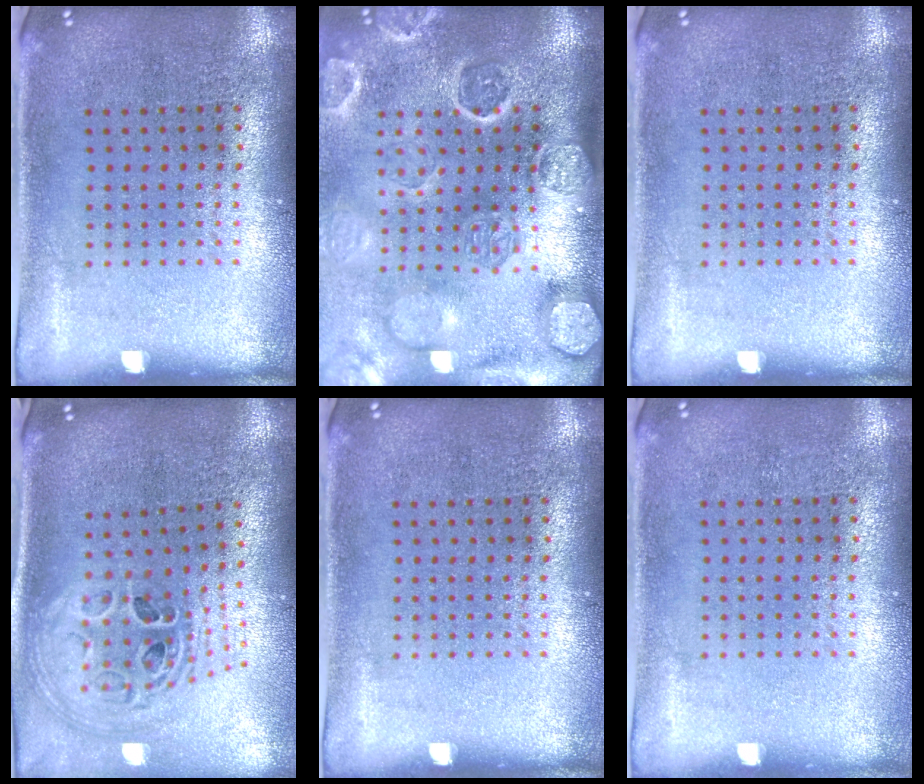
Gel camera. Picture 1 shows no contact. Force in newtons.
{"total": 4.2, "press": 3.5, "slide": 2.3}
{"total": 0.0}
{"total": 1.9, "press": 1.6, "slide": 1.1}
{"total": 0.0}
{"total": 0.0}